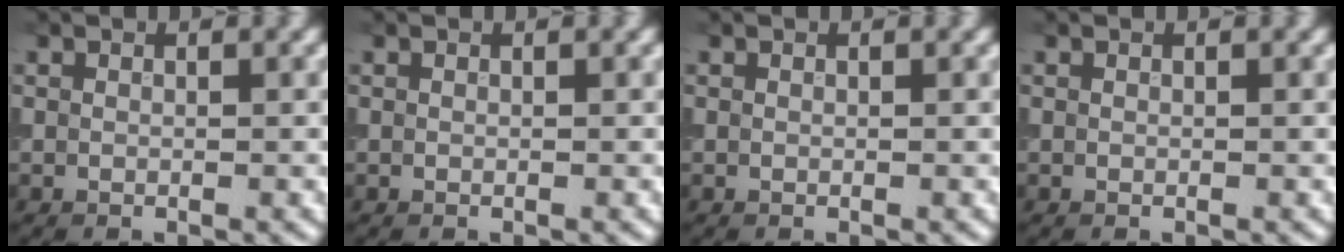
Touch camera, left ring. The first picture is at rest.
{"total": 0.0}
{"total": 0.0}
{"total": 0.0}